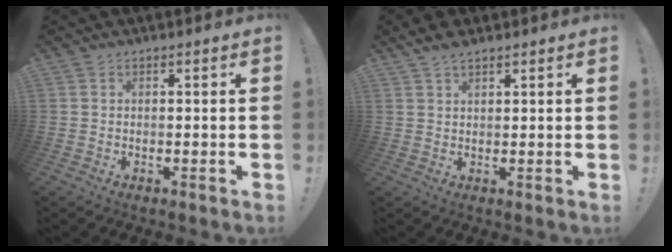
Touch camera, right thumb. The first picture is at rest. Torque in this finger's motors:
{"motor_torque": [-0.38, 0.40, 0.75, 0.44, 0.03]}